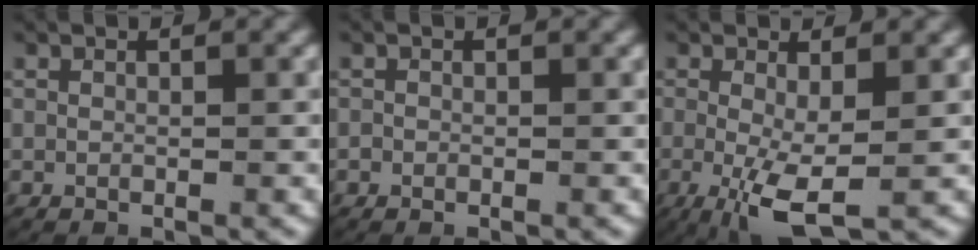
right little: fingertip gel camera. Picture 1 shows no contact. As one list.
[{"total": 0.6, "force": [-0.3, 0.5, 0.0], "torque": [0.002, 0.000, -0.007]}, {"total": 5.0, "force": [-1.5, 1.5, 4.6], "torque": [-0.093, -0.026, -0.013]}]